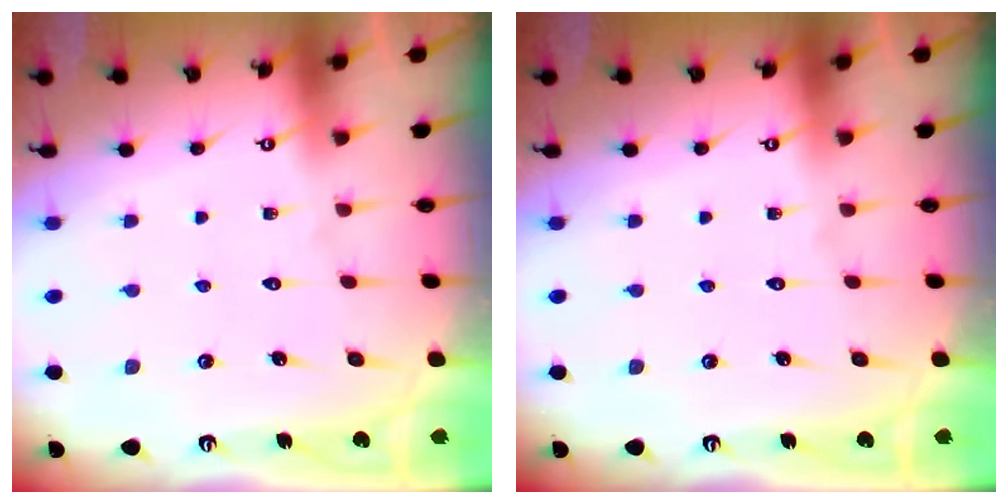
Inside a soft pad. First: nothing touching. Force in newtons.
{"total": 0.0}